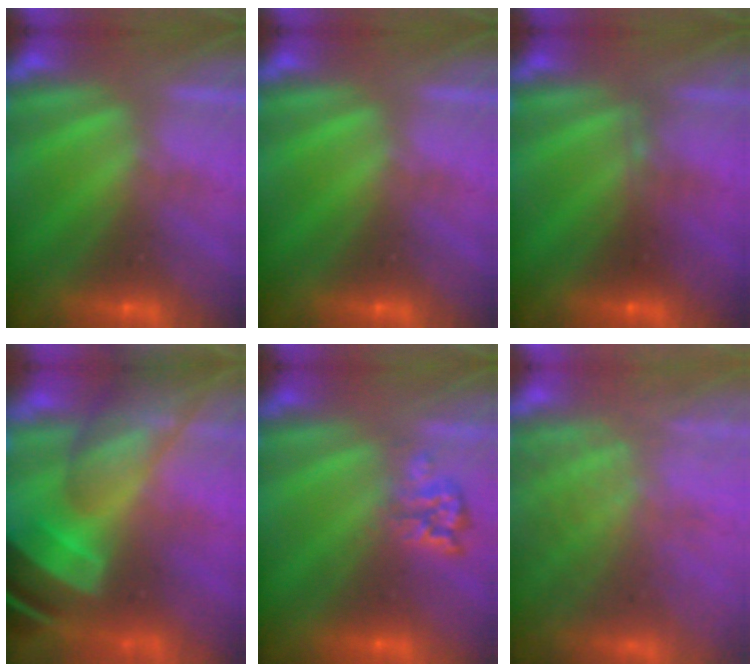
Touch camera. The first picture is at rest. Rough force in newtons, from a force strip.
{"total": 0.0}
{"total": 2.2}
{"total": 7.2}
{"total": 2.4}
{"total": 6.9}